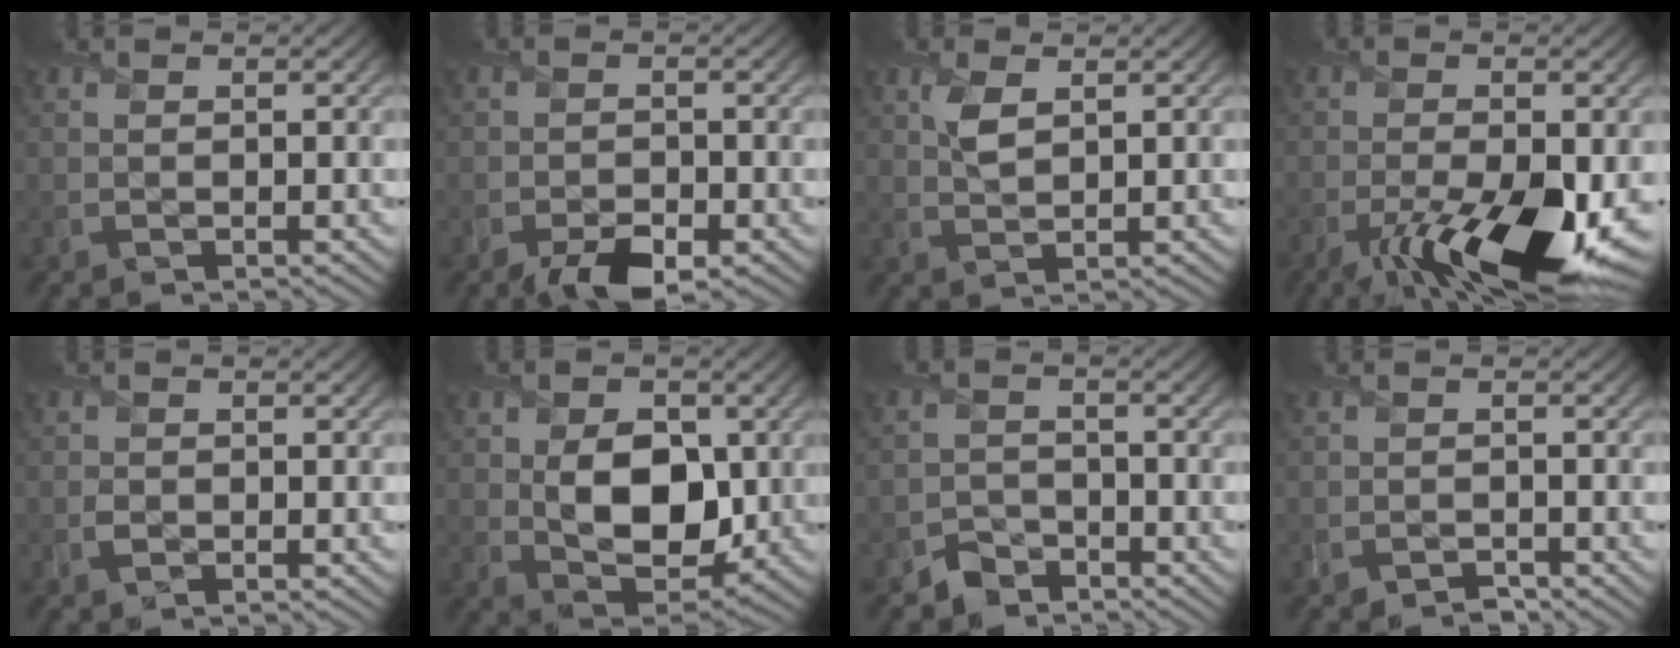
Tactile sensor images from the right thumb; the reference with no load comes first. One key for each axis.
{"total": 4.1, "fx": -2.7, "fy": 2.1, "fz": 2.3, "tx": -0.037, "ty": -0.008, "tz": -0.048}
{"total": 2.6, "fx": 1.2, "fy": 1.2, "fz": 1.9, "tx": -0.048, "ty": 0.000, "tz": 0.027}
{"total": 13.4, "fx": -6.0, "fy": 4.9, "fz": 10.9, "tx": -0.185, "ty": -0.038, "tz": -0.091}
{"total": 0.7, "fx": -0.2, "fy": 0.7, "fz": 0.0, "tx": 0.003, "ty": -0.002, "tz": -0.006}
{"total": 9.2, "fx": 0.4, "fy": 6.2, "fz": 6.7, "tx": -0.123, "ty": -0.017, "tz": 0.010}
{"total": 2.5, "fx": -2.1, "fy": 1.3, "fz": -0.1, "tx": 0.011, "ty": 0.008, "tz": -0.049}
{"total": 1.2, "fx": -1.0, "fy": 0.5, "fz": -0.1, "tx": 0.005, "ty": 0.001, "tz": -0.023}